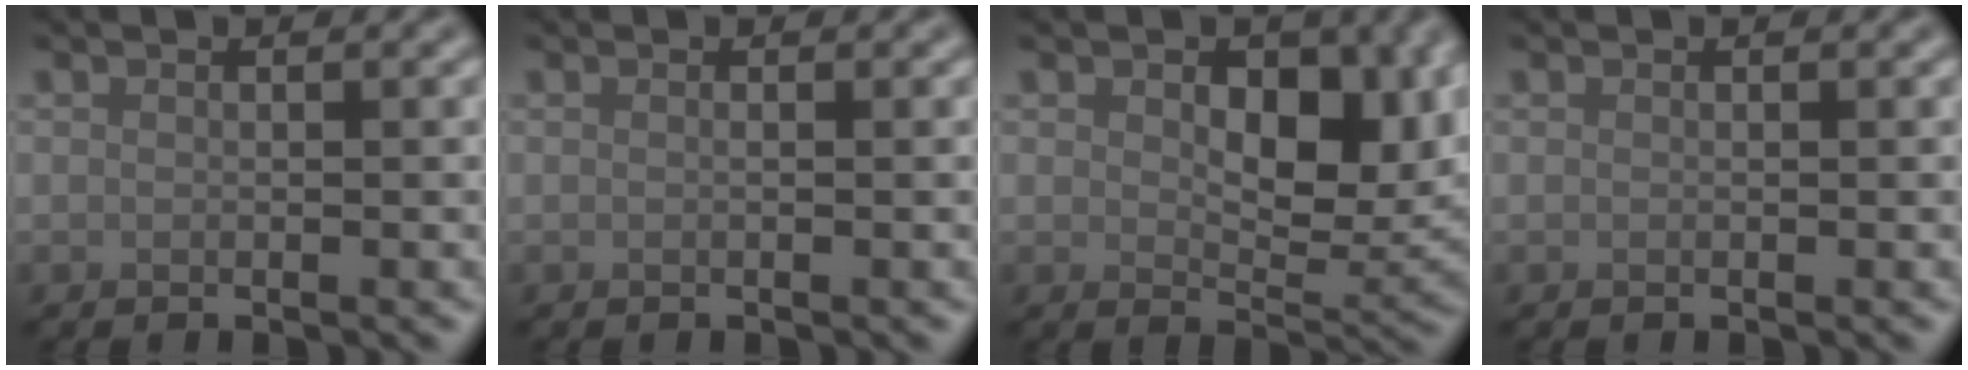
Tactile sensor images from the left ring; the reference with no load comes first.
{"total": 0.0}
{"total": 7.9, "force": [1.8, 4.6, 6.1], "torque": [-0.091, -0.011, 0.029]}
{"total": 0.0}